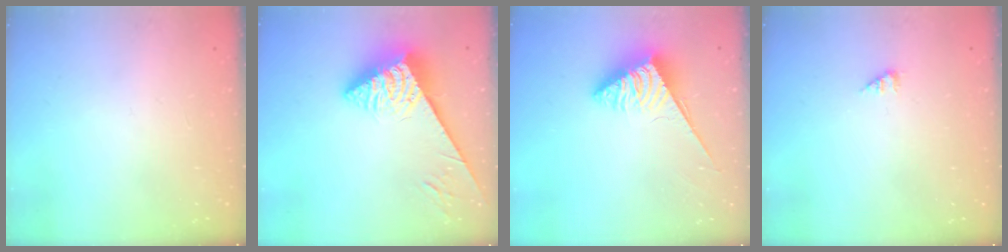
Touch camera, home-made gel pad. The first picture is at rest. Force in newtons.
{"total": 6.0, "press": 6.0, "slide": 0.6}
{"total": 3.9, "press": 3.9, "slide": 0.5}
{"total": 1.3, "press": 1.3, "slide": 0.2}